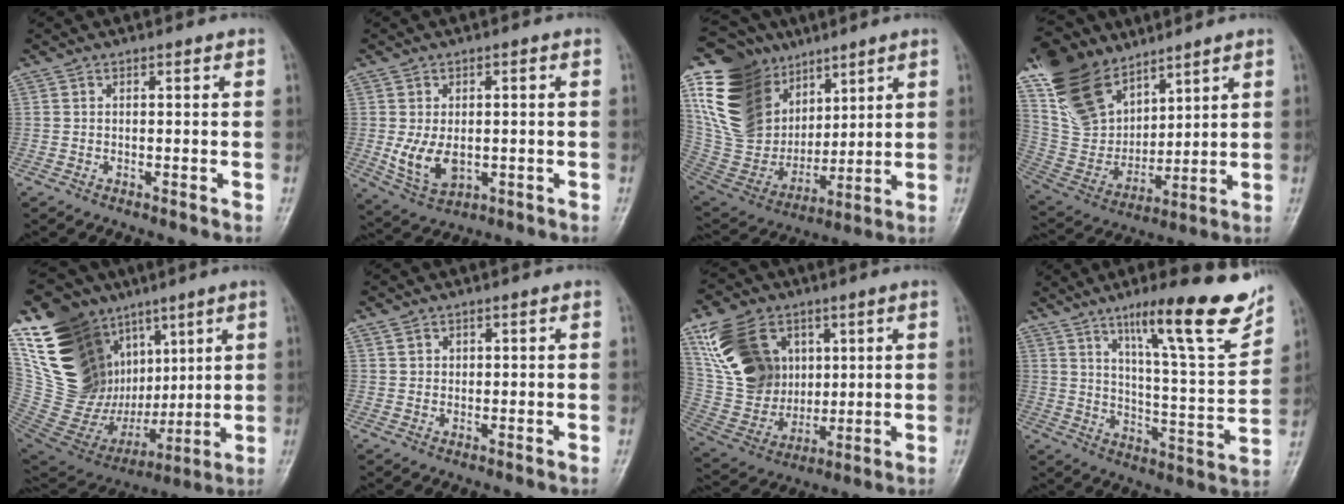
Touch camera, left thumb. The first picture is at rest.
{"total": 7.3, "force": [-0.9, 4.8, 5.5], "torque": [-0.093, -0.006, -0.003]}
{"total": 24.4, "force": [10.2, 17.9, 13.2], "torque": [-0.230, -0.021, 0.207]}
{"total": 20.3, "force": [12.7, 11.7, 10.6], "torque": [-0.182, -0.045, 0.250]}
{"total": 31.6, "force": [9.5, 21.9, 20.7], "torque": [-0.365, -0.008, 0.196]}
{"total": 1.6, "force": [0.7, 1.3, 0.2], "torque": [0.004, 0.000, 0.015]}
{"total": 19.3, "force": [6.6, 14.7, 10.7], "torque": [-0.186, -0.013, 0.137]}
{"total": 20.1, "force": [12.7, 3.2, 15.2], "torque": [-0.193, -0.062, 0.196]}